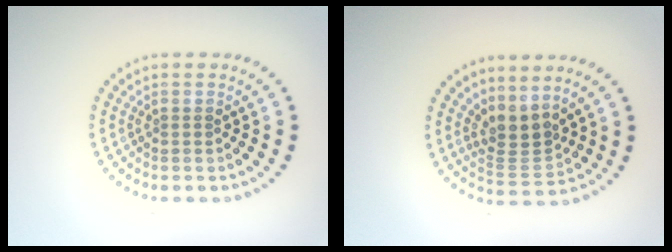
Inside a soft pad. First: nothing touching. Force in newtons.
{"total": 2.8, "press": 2.0, "slide": 2.0}